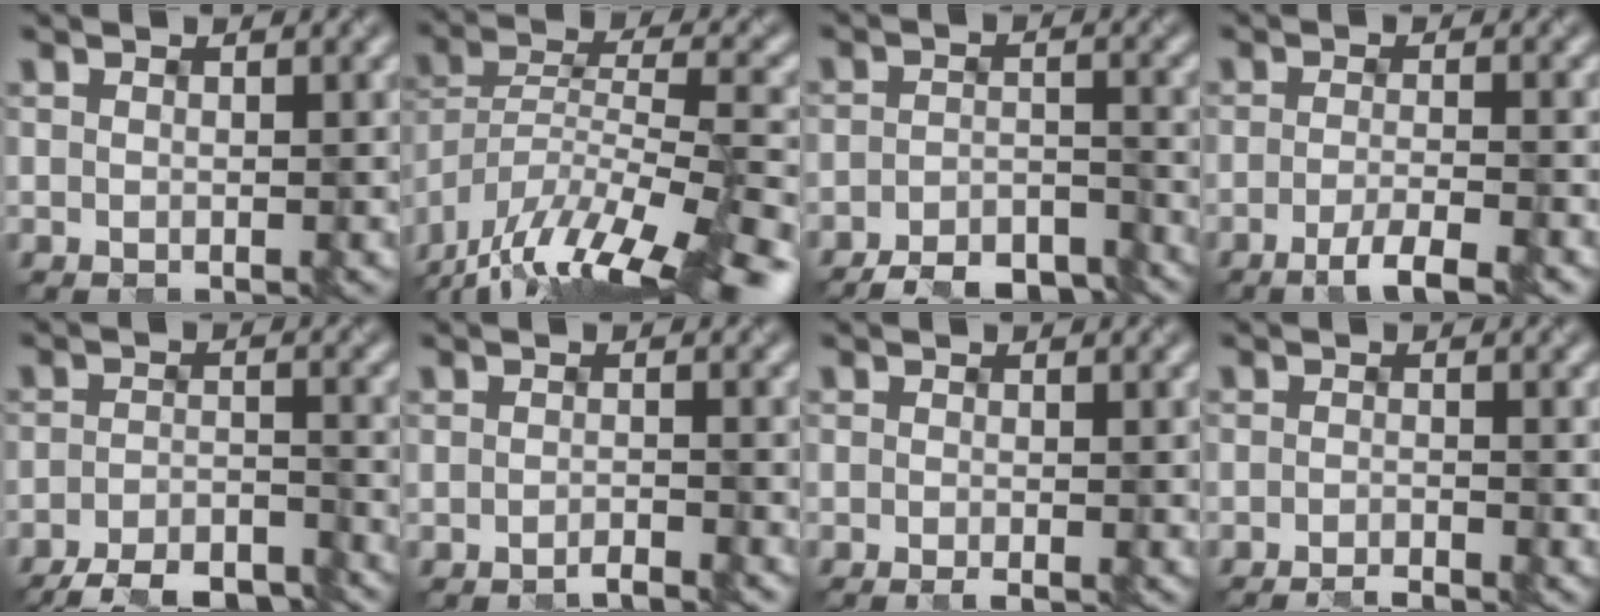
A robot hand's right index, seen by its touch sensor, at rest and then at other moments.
{"total": 15.7, "force": [-12.7, 3.0, 8.7], "torque": [-0.144, 0.009, -0.205]}
{"total": 5.7, "force": [-5.2, 1.2, 1.8], "torque": [-0.025, -0.006, -0.080]}
{"total": 3.2, "force": [-2.1, 0.5, 2.4], "torque": [-0.036, -0.003, -0.045]}
{"total": 6.1, "force": [-5.4, 1.2, 2.5], "torque": [-0.039, -0.006, -0.088]}
{"total": 1.6, "force": [-1.4, 0.1, 0.6], "torque": [-0.002, -0.001, -0.031]}
{"total": 1.0, "force": [-0.6, 0.1, 0.8], "torque": [-0.008, -0.002, -0.015]}
{"total": 1.7, "force": [-1.5, 0.1, 0.8], "torque": [-0.001, -0.003, -0.032]}